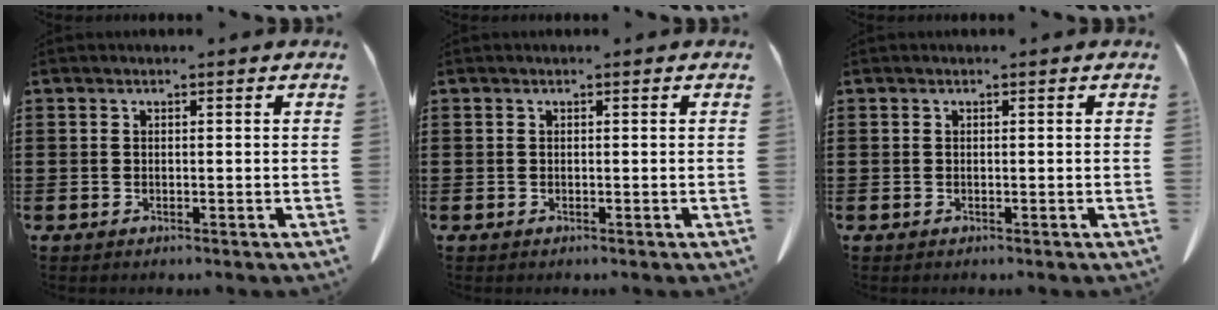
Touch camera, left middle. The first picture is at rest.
{"total": 0.0}
{"total": 0.0}